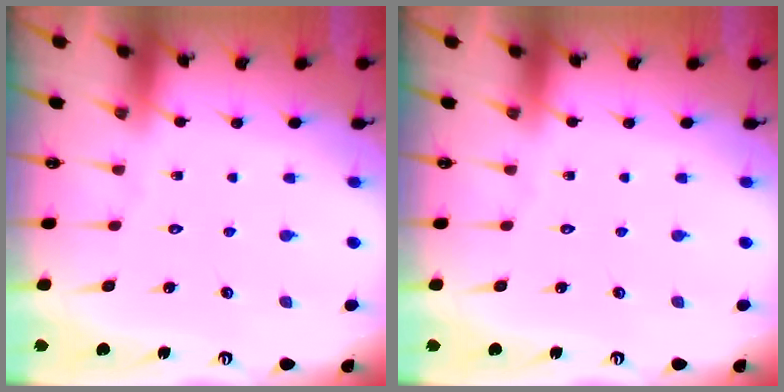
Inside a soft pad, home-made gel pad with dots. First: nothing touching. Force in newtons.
{"total": 0.0}